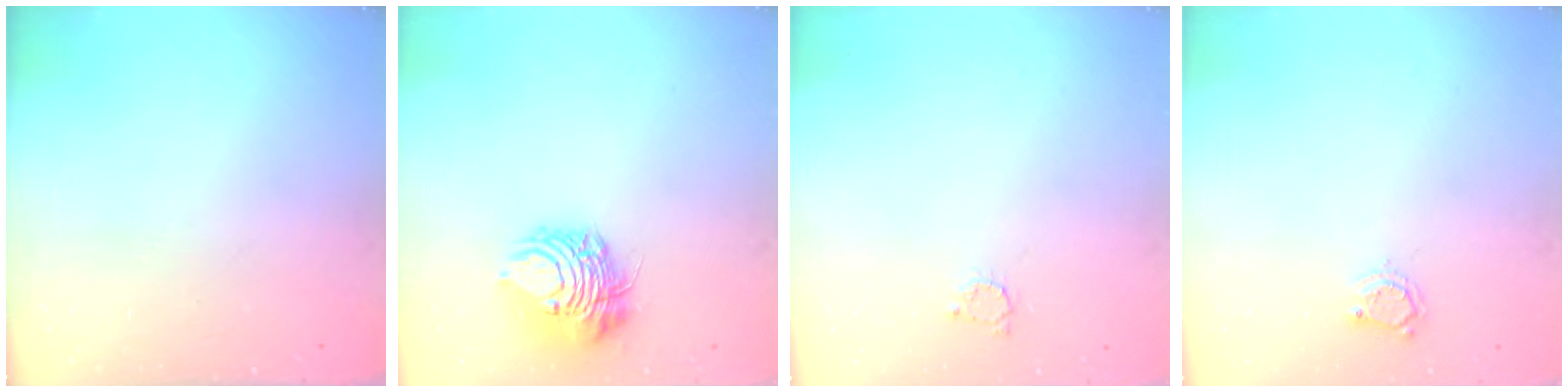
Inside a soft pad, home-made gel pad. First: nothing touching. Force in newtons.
{"total": 8.7, "press": 8.6, "slide": 1.2}
{"total": 2.5, "press": 2.5, "slide": 0.4}
{"total": 3.7, "press": 3.7, "slide": 0.4}